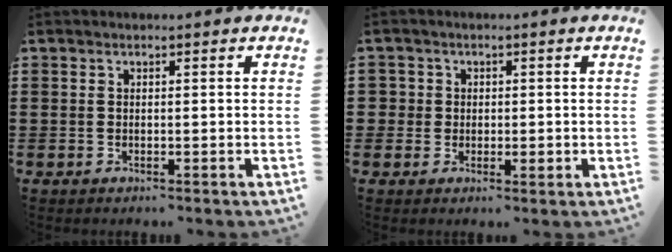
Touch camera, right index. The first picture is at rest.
{"total": 2.3, "force": [0.2, 2.3, 0.5], "torque": [-0.019, 0.008, 0.002]}